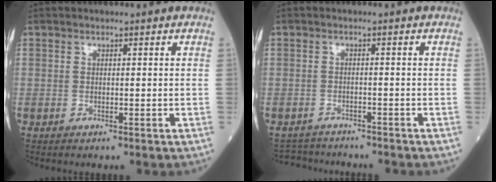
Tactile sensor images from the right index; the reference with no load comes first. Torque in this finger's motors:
{"motor_torque": [-0.53, 0.10, -0.12, -0.05]}